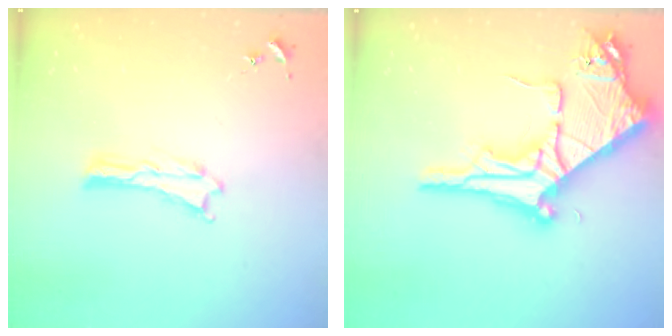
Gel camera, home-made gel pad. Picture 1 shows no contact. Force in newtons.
{"total": 10.9, "press": 10.9, "slide": 1.1}